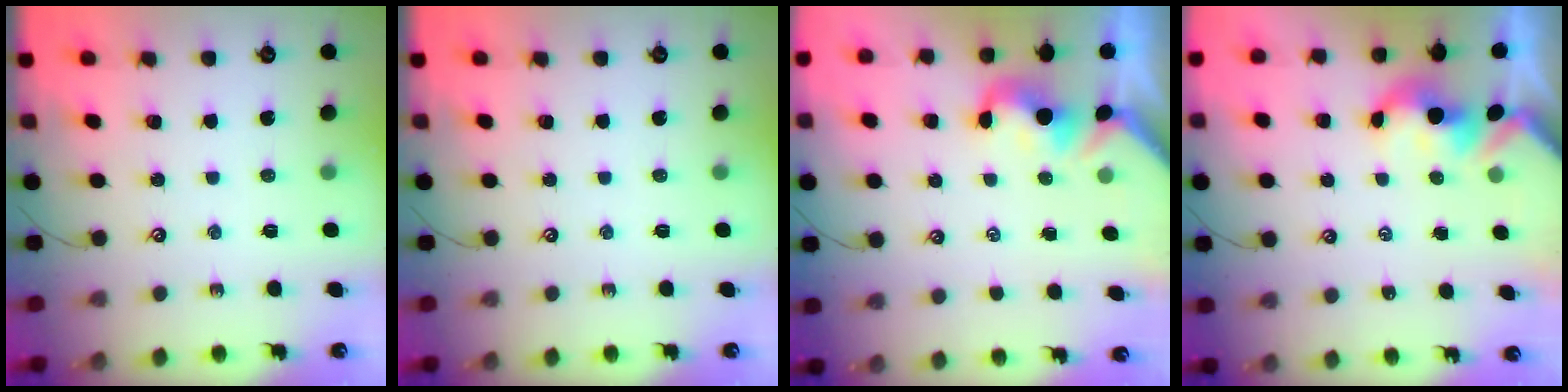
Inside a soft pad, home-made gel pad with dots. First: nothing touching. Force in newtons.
{"total": 0.0}
{"total": 1.1, "press": 1.0, "slide": 0.3}
{"total": 2.3, "press": 2.3, "slide": 0.2}